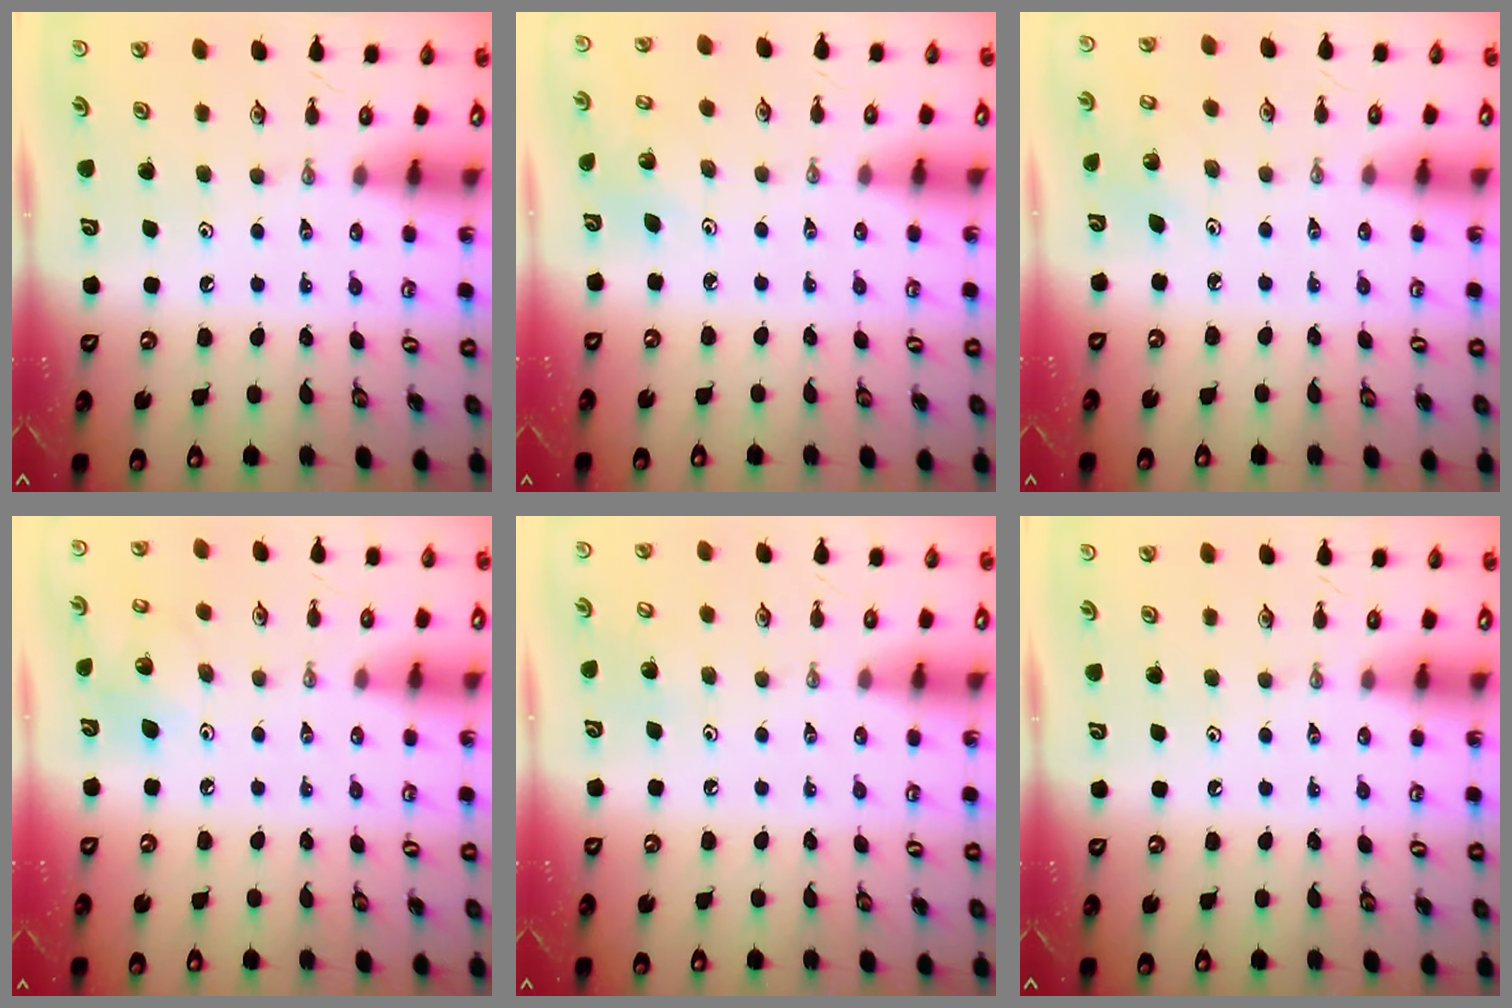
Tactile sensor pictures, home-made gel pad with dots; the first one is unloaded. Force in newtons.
{"total": 3.6, "press": 3.6, "slide": 0.2}
{"total": 1.9, "press": 1.9, "slide": 0.1}
{"total": 10.5, "press": 10.3, "slide": 2.1}
{"total": 4.5, "press": 4.4, "slide": 0.4}
{"total": 0.0}